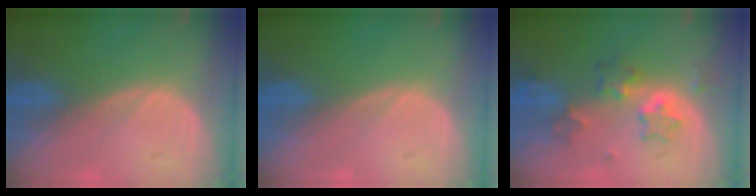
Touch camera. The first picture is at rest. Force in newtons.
{"total": 0.0}
{"total": 5.8, "press": 5.8, "slide": 0.8}